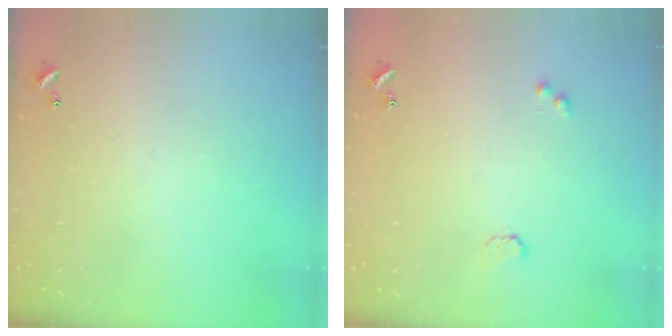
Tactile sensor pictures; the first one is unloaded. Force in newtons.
{"total": 2.9, "press": 2.9, "slide": 0.5}